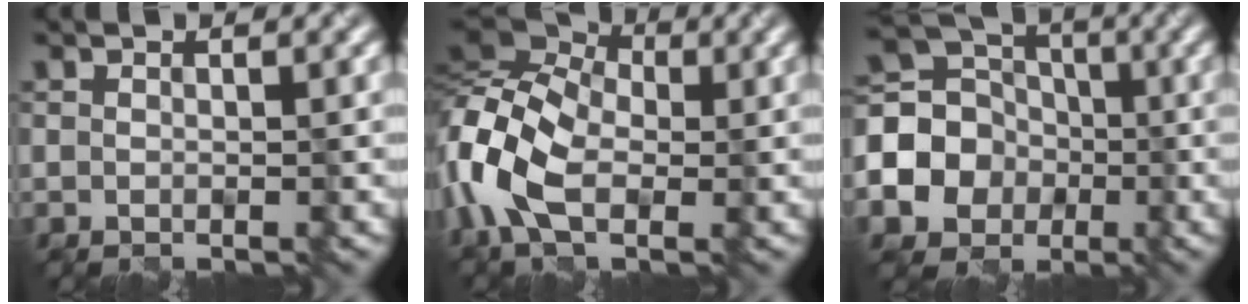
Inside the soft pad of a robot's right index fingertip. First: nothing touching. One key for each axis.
{"total": 12.6, "fx": -1.8, "fy": 7.8, "fz": 9.8, "tx": -0.230, "ty": 0.002, "tz": -0.046}
{"total": 11.8, "fx": -2.7, "fy": 10.7, "fz": 4.3, "tx": -0.120, "ty": 0.000, "tz": -0.074}